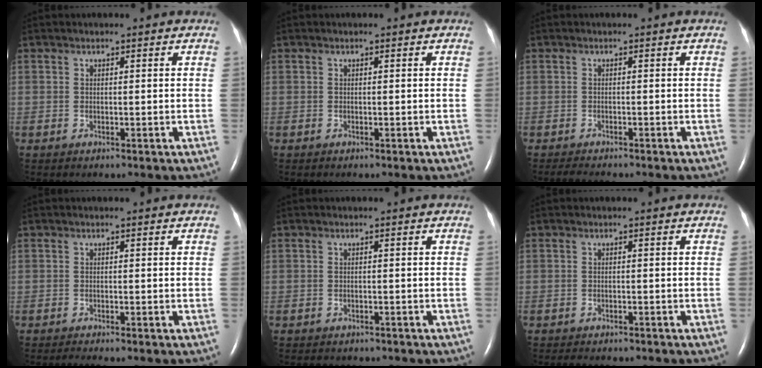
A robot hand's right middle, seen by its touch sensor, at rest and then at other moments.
{"total": 0.0}
{"total": 2.0, "force": [-1.9, 0.1, 0.7], "torque": [-0.020, -0.010, -0.030]}
{"total": 0.9, "force": [-0.7, -0.4, 0.3], "torque": [-0.012, -0.004, -0.015]}
{"total": 2.9, "force": [-2.5, 1.2, 0.9], "torque": [-0.015, -0.005, -0.026]}
{"total": 2.8, "force": [-2.4, 0.8, 1.1], "torque": [-0.022, -0.008, -0.029]}